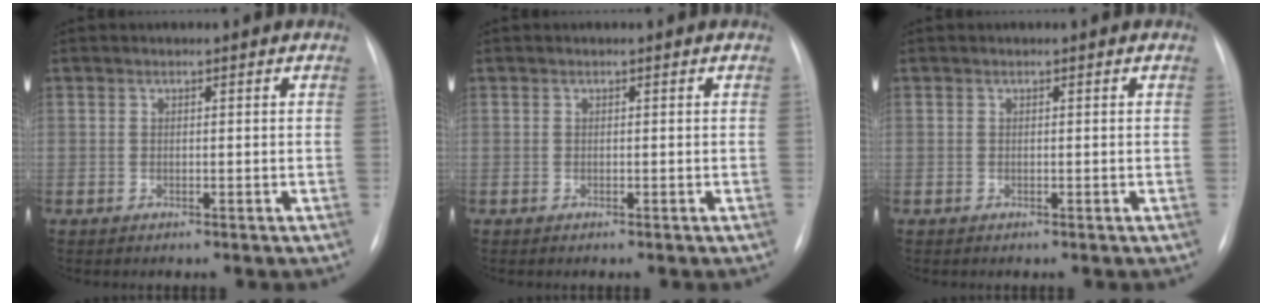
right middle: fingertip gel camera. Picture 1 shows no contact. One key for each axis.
{"total": 0.0}
{"total": 0.0}